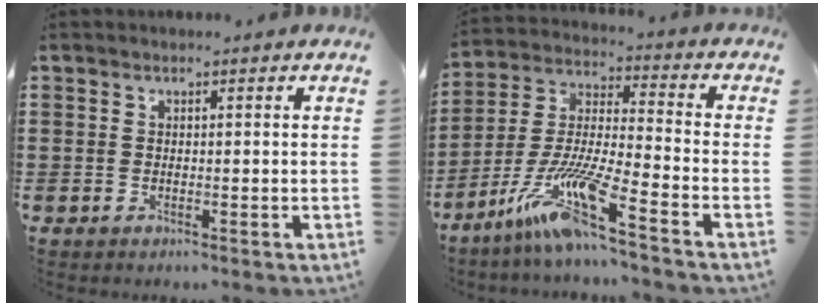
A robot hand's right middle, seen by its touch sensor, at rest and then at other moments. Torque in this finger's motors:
{"motor_torque": [1.25, -0.89, 0.88, 0.21]}